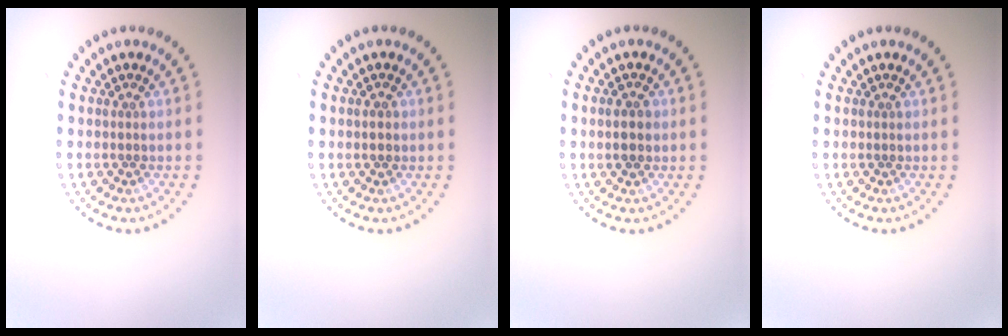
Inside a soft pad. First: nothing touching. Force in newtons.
{"total": 1.1, "press": 1.1, "slide": 0.1}
{"total": 1.7, "press": 1.7, "slide": 0.2}
{"total": 0.0}